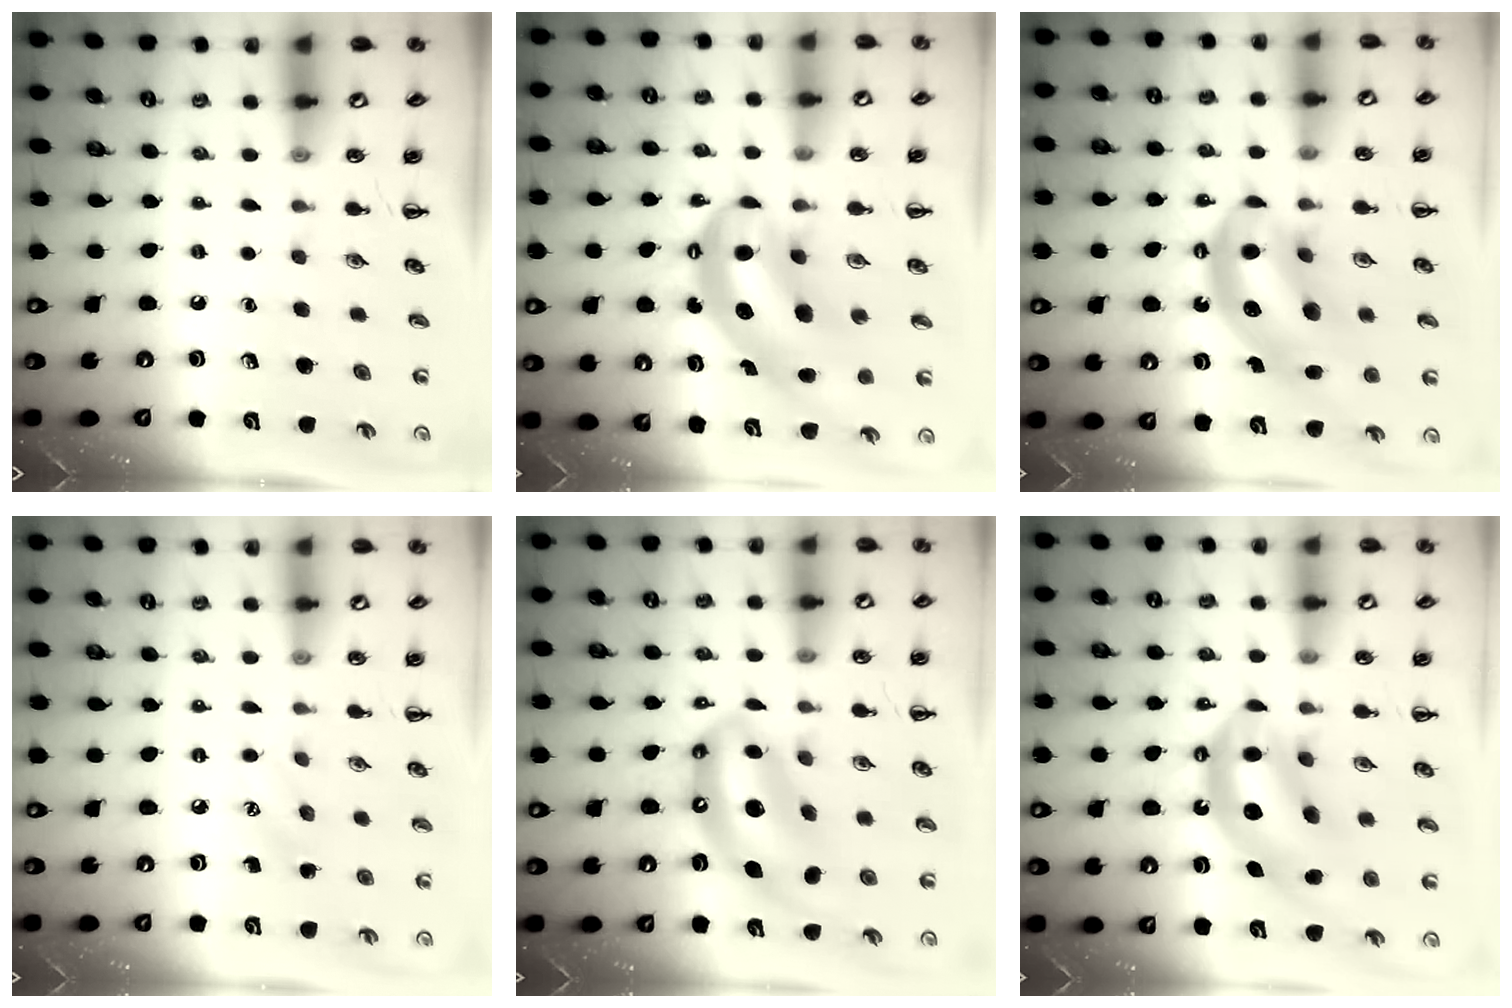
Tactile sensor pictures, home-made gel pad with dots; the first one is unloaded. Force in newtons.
{"total": 9.7, "press": 9.4, "slide": 2.4}
{"total": 13.3, "press": 12.8, "slide": 3.7}
{"total": 6.3, "press": 6.0, "slide": 1.8}
{"total": 12.8, "press": 12.4, "slide": 3.2}
{"total": 12.4, "press": 12.0, "slide": 3.2}